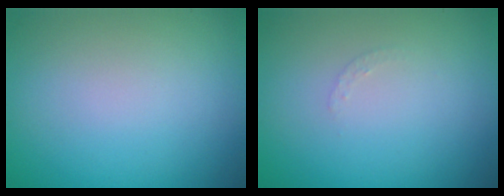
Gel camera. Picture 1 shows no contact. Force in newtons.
{"total": 0.7, "press": 0.7, "slide": 0.1}